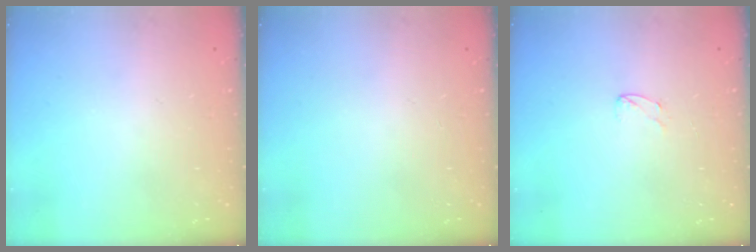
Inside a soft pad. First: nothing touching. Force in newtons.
{"total": 0.0}
{"total": 3.9, "press": 3.8, "slide": 0.3}